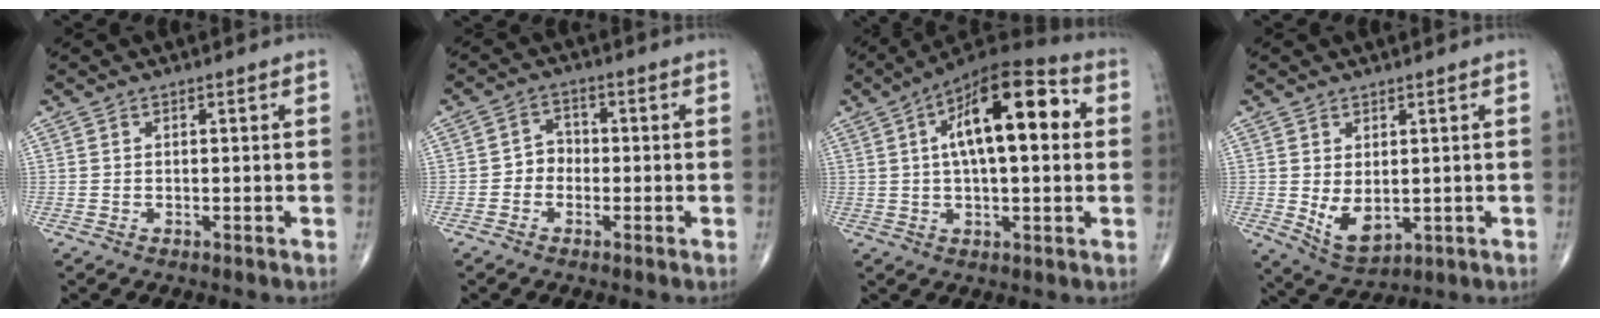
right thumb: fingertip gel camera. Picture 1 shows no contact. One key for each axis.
{"total": 3.4, "fx": -1.0, "fy": 2.9, "fz": 1.5, "tx": -0.004, "ty": 0.016, "tz": -0.028}
{"total": 18.3, "fx": 3.9, "fy": 7.4, "fz": 16.2, "tx": -0.237, "ty": 0.026, "tz": 0.049}
{"total": 6.5, "fx": -0.2, "fy": 3.9, "fz": 5.2, "tx": -0.081, "ty": -0.013, "tz": 0.016}